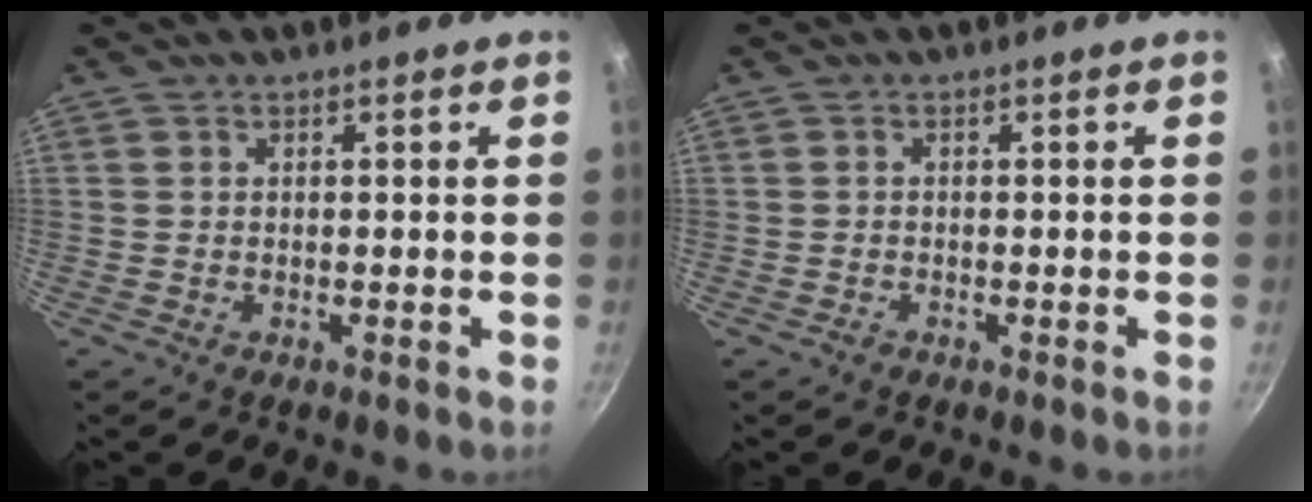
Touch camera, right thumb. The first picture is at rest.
{"total": 0.7, "force": [-0.5, 0.5, 0.2], "torque": [-0.002, 0.002, -0.012]}